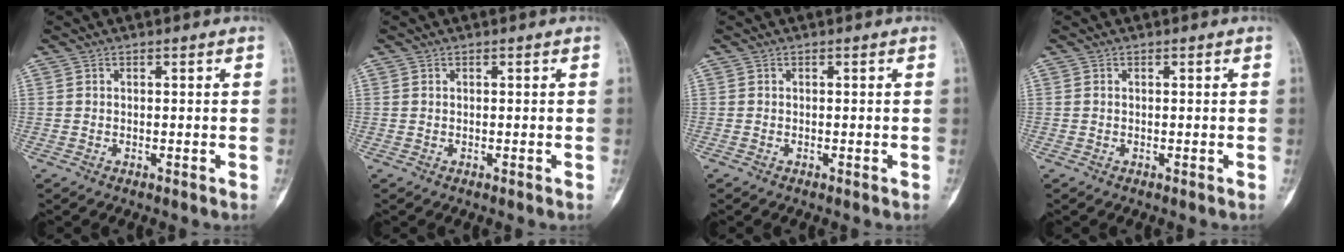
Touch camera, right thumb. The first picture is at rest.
{"total": 0.0}
{"total": 0.0}
{"total": 0.0}